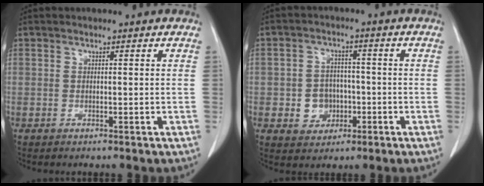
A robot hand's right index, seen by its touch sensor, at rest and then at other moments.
{"total": 5.2, "force": [-1.3, 4.7, 1.9], "torque": [-0.029, 0.011, -0.013]}